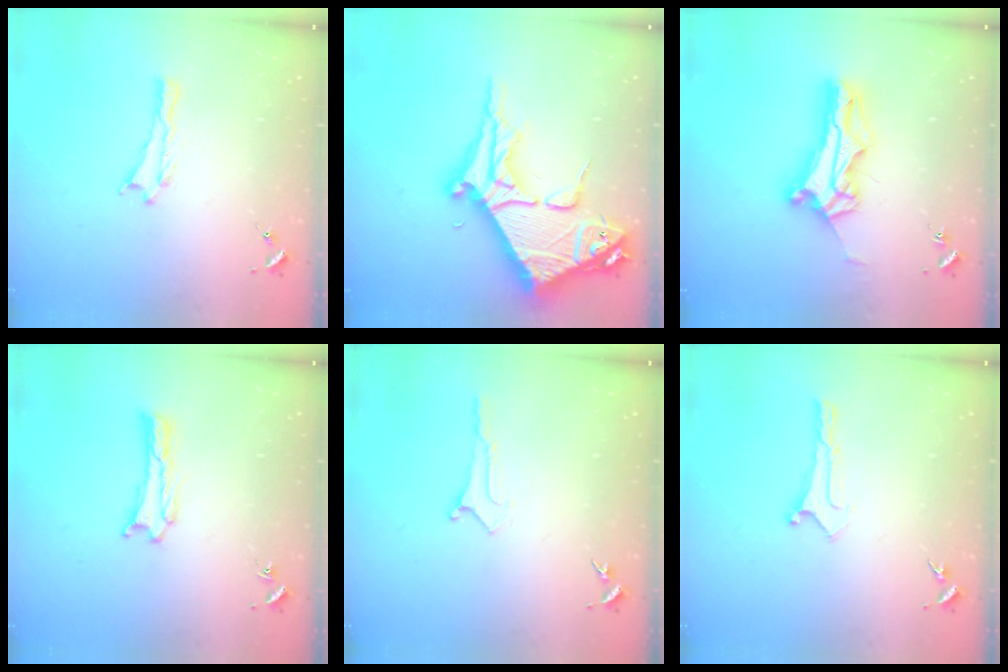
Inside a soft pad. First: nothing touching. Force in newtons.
{"total": 15.7, "press": 15.6, "slide": 1.7}
{"total": 9.9, "press": 9.9, "slide": 0.8}
{"total": 0.8, "press": 0.8, "slide": 0.0}
{"total": 0.0}
{"total": 0.0}